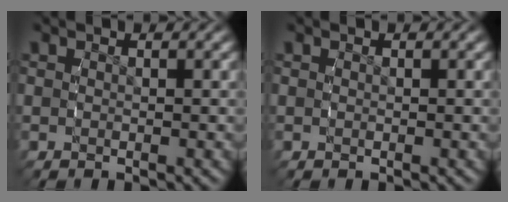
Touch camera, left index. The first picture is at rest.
{"total": 0.0}